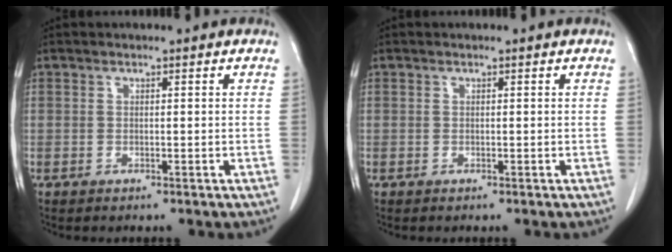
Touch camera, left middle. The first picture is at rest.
{"total": 0.0}